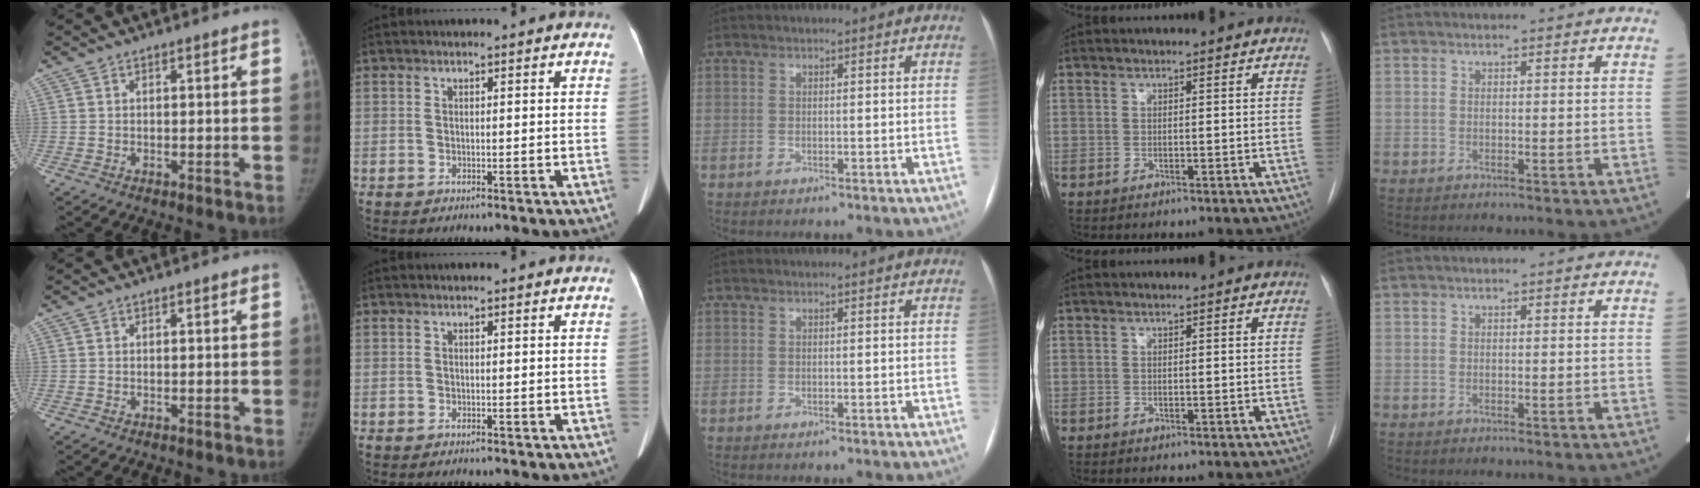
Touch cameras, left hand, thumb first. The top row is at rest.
{}